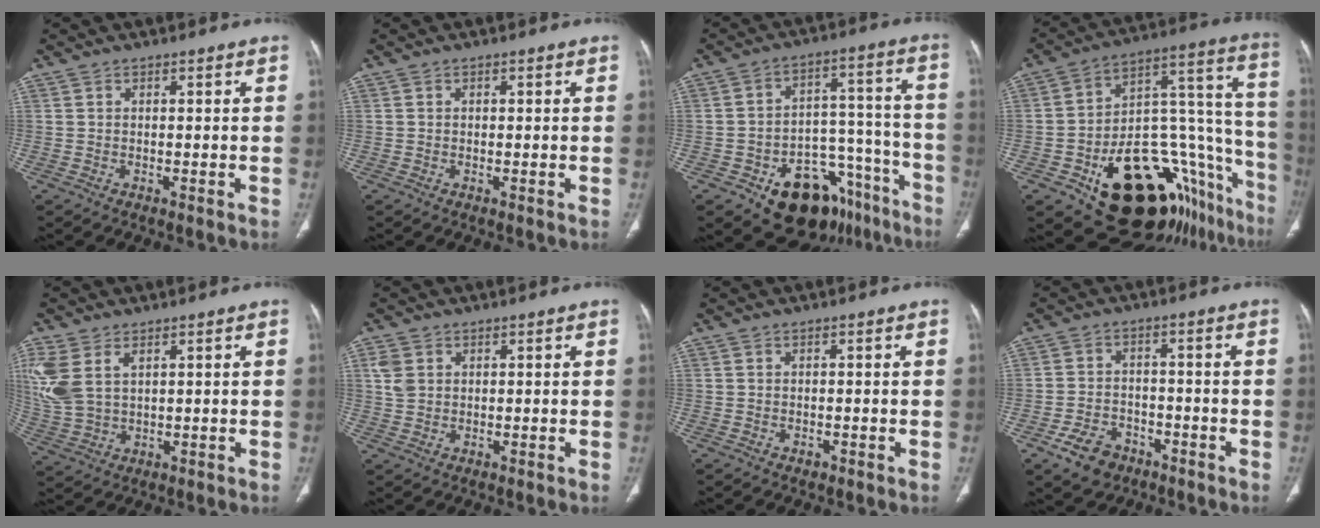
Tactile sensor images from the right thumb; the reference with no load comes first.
{"total": 0.0}
{"total": 19.5, "force": [-11.3, 11.7, 10.7], "torque": [-0.096, 0.101, -0.154]}
{"total": 30.9, "force": [-15.9, 15.3, 21.7], "torque": [-0.197, 0.125, -0.215]}
{"total": 10.9, "force": [3.9, 6.7, 7.7], "torque": [-0.194, -0.003, 0.093]}
{"total": 3.5, "force": [1.1, 2.7, 1.9], "torque": [-0.035, 0.001, 0.027]}
{"total": 0.6, "force": [-0.3, 0.5, 0.2], "torque": [-0.002, 0.001, -0.004]}
{"total": 6.9, "force": [-4.2, 4.8, 2.8], "torque": [-0.039, 0.027, -0.066]}